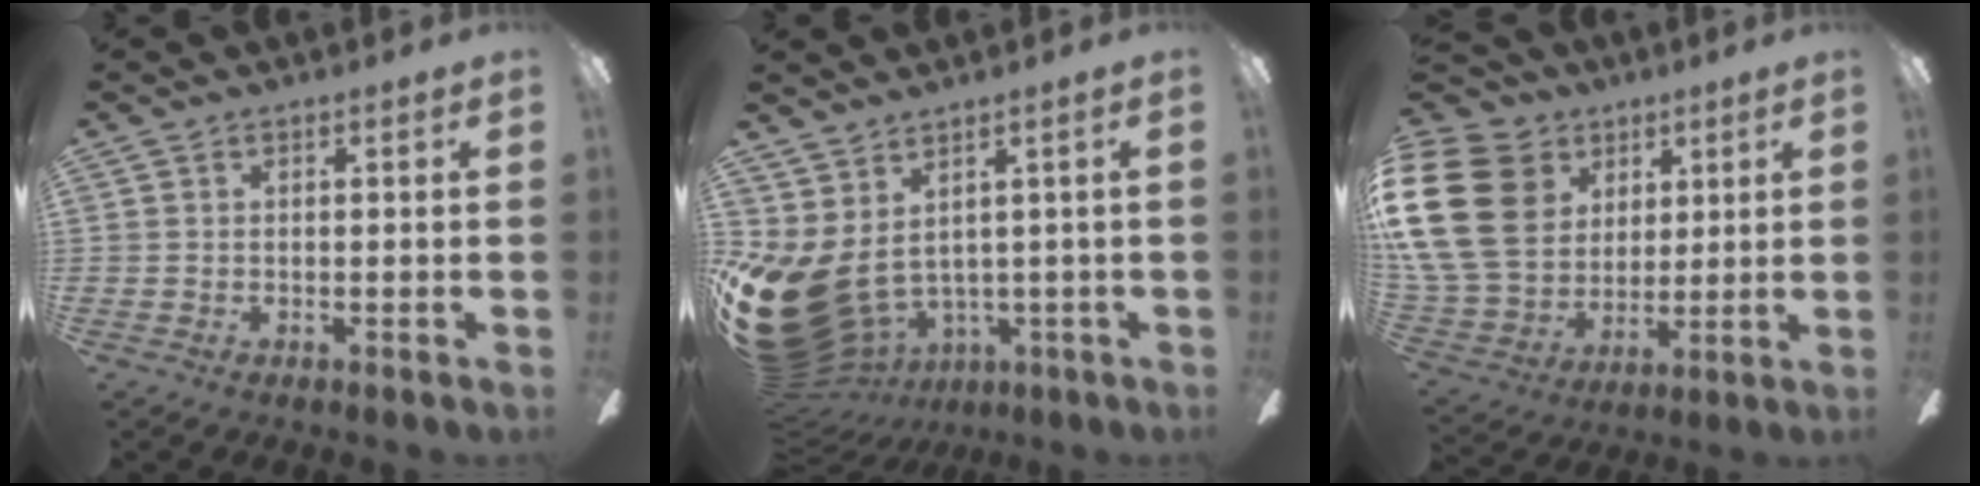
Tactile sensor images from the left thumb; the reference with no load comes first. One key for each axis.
{"total": 14.2, "fx": -1.3, "fy": 9.5, "fz": 10.4, "tx": -0.224, "ty": -0.029, "tz": -0.003}
{"total": 24.7, "fx": 7.0, "fy": 19.4, "fz": 13.6, "tx": -0.314, "ty": -0.017, "tz": 0.142}